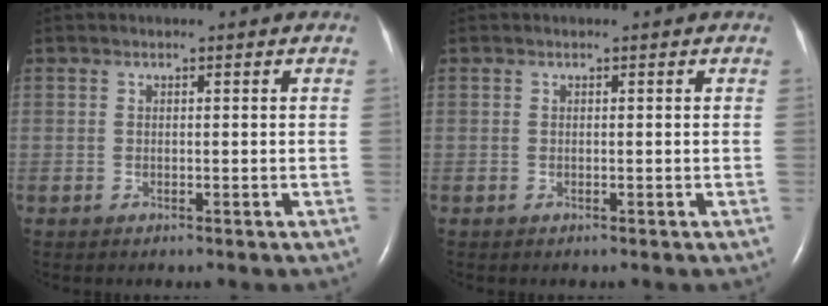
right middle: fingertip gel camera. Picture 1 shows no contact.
{"total": 0.0}